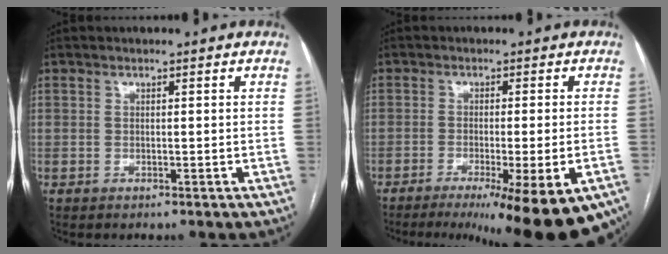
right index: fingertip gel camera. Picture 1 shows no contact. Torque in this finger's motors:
{"motor_torque": [1.60, -0.54, 1.05, 0.18]}